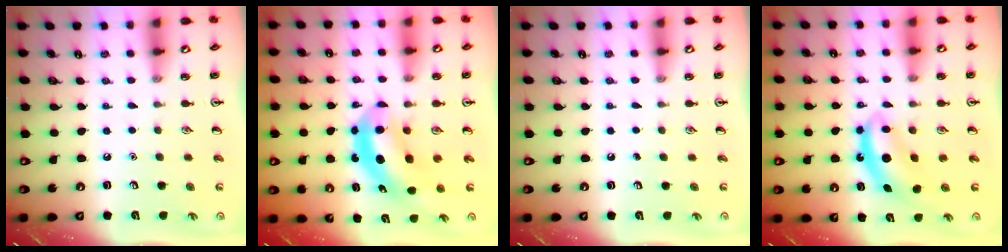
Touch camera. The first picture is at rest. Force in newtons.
{"total": 6.3, "press": 6.1, "slide": 1.4}
{"total": 0.0}
{"total": 6.5, "press": 6.3, "slide": 1.5}